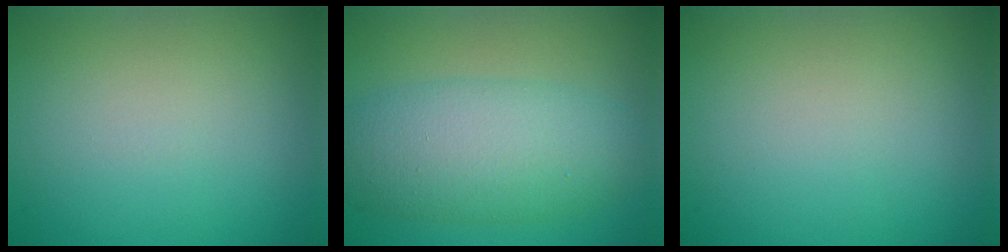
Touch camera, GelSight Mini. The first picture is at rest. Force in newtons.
{"total": 6.9, "press": 6.9, "slide": 0.0}
{"total": 0.0}